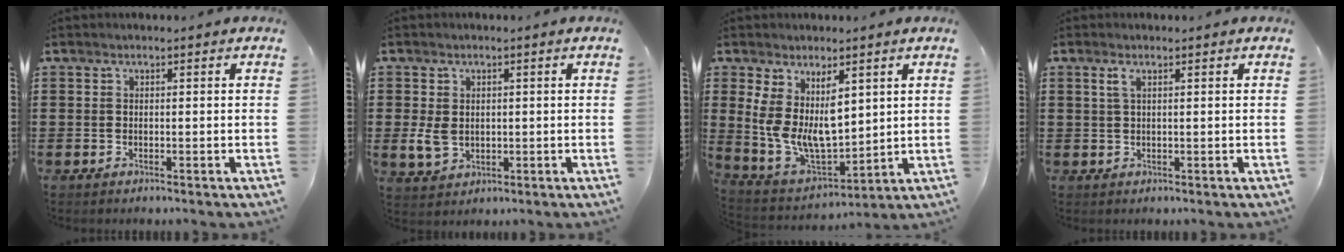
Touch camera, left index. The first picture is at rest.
{"total": 4.3, "force": [-0.1, 3.3, 2.8], "torque": [-0.072, 0.002, -0.004]}
{"total": 9.5, "force": [3.5, 4.9, 7.3], "torque": [-0.157, -0.027, 0.062]}
{"total": 1.6, "force": [0.6, 0.3, 1.4], "torque": [-0.030, 0.002, 0.010]}